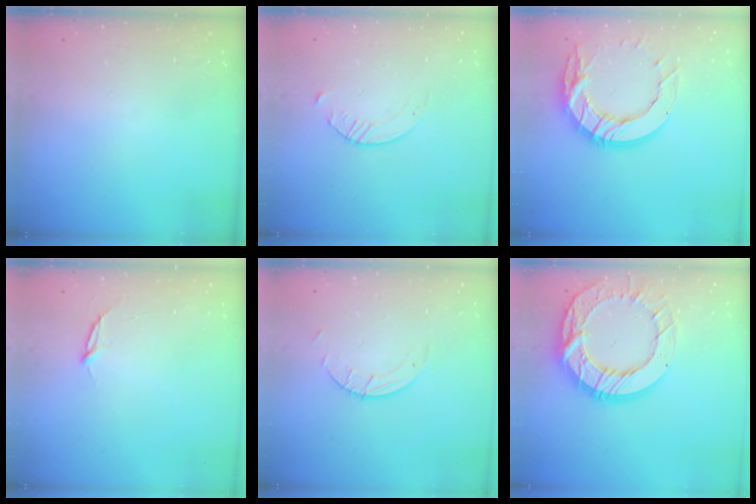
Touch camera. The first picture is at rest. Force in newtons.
{"total": 2.8, "press": 2.7, "slide": 0.3}
{"total": 15.9, "press": 15.9, "slide": 1.3}
{"total": 2.8, "press": 2.8, "slide": 0.3}
{"total": 1.9, "press": 1.9, "slide": 0.1}
{"total": 19.8, "press": 19.7, "slide": 1.7}